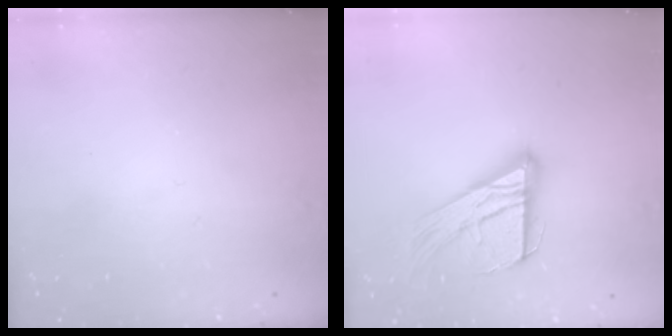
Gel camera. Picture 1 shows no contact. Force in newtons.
{"total": 17.6, "press": 17.5, "slide": 1.7}